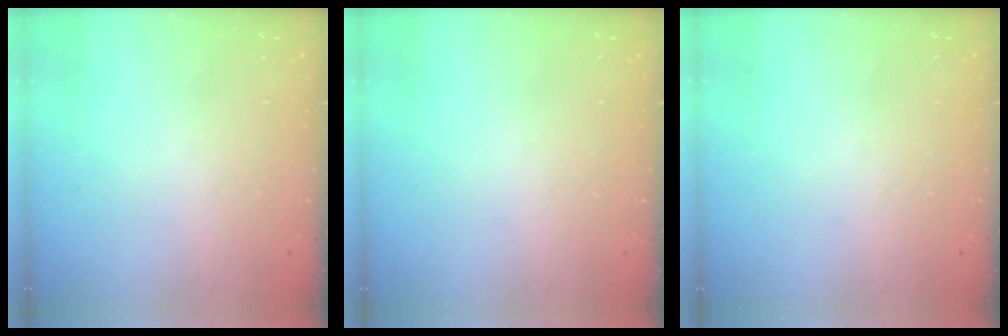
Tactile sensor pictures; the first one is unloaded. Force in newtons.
{"total": 0.0}
{"total": 0.0}